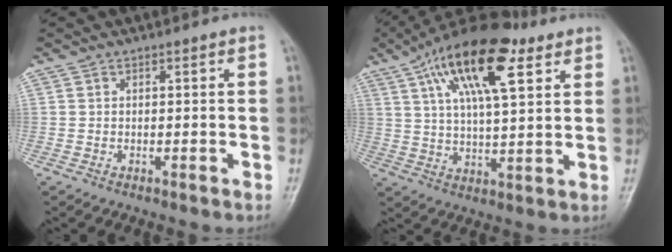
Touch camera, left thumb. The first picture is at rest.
{"total": 18.6, "force": [9.1, 6.9, 14.7], "torque": [-0.236, -0.011, 0.154]}